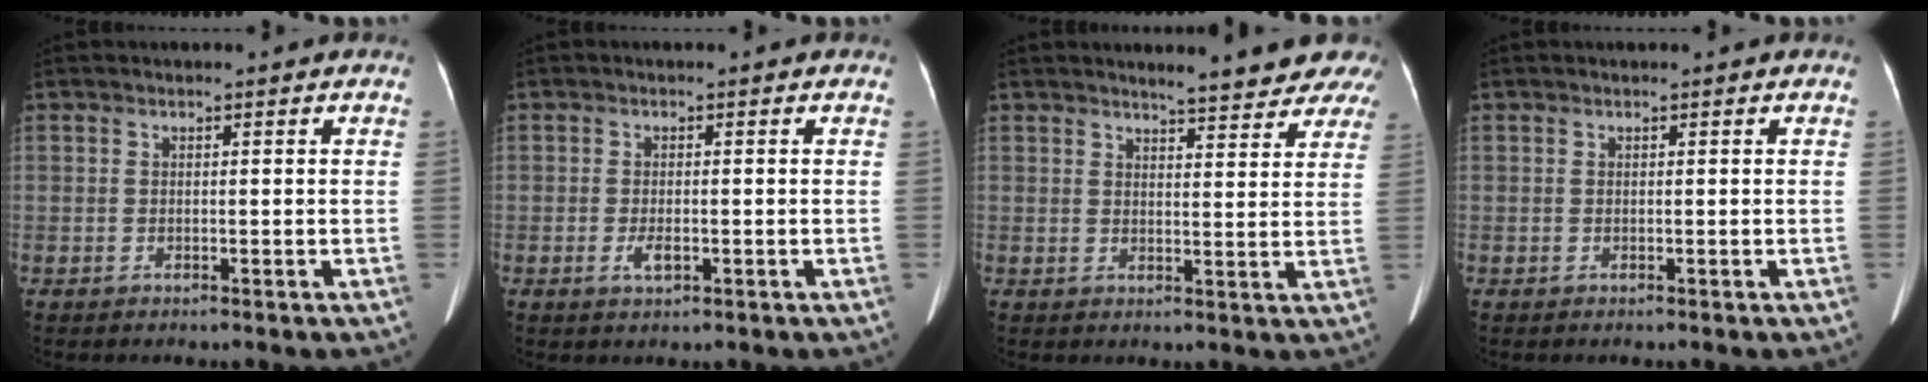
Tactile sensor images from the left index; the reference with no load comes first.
{"total": 2.0, "force": [-0.8, 0.8, 1.7], "torque": [-0.033, -0.001, -0.009]}
{"total": 8.2, "force": [7.5, 1.2, 3.1], "torque": [-0.029, -0.003, 0.072]}
{"total": 0.0}